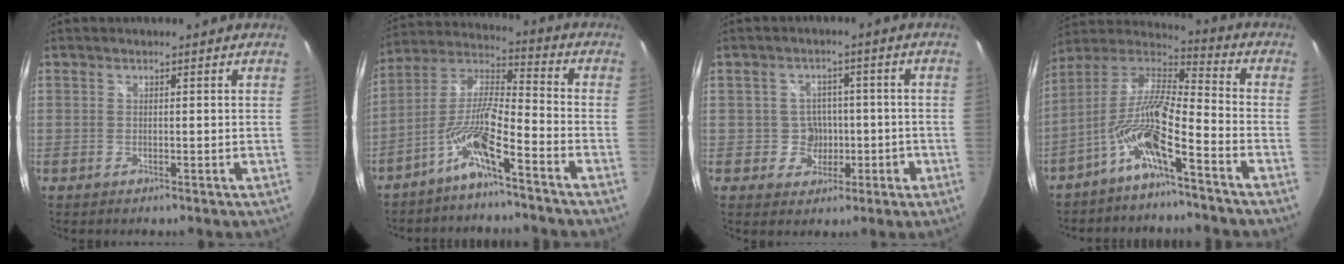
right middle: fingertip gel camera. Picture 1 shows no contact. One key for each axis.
{"total": 9.3, "fx": -5.9, "fy": 0.5, "fz": 7.1, "tx": -0.155, "ty": 0.011, "tz": -0.112}
{"total": 4.8, "fx": -1.2, "fy": 4.6, "fz": 0.6, "tx": -0.018, "ty": 0.019, "tz": -0.004}
{"total": 11.2, "fx": -6.2, "fy": 1.3, "fz": 9.3, "tx": -0.182, "ty": 0.006, "tz": -0.121}